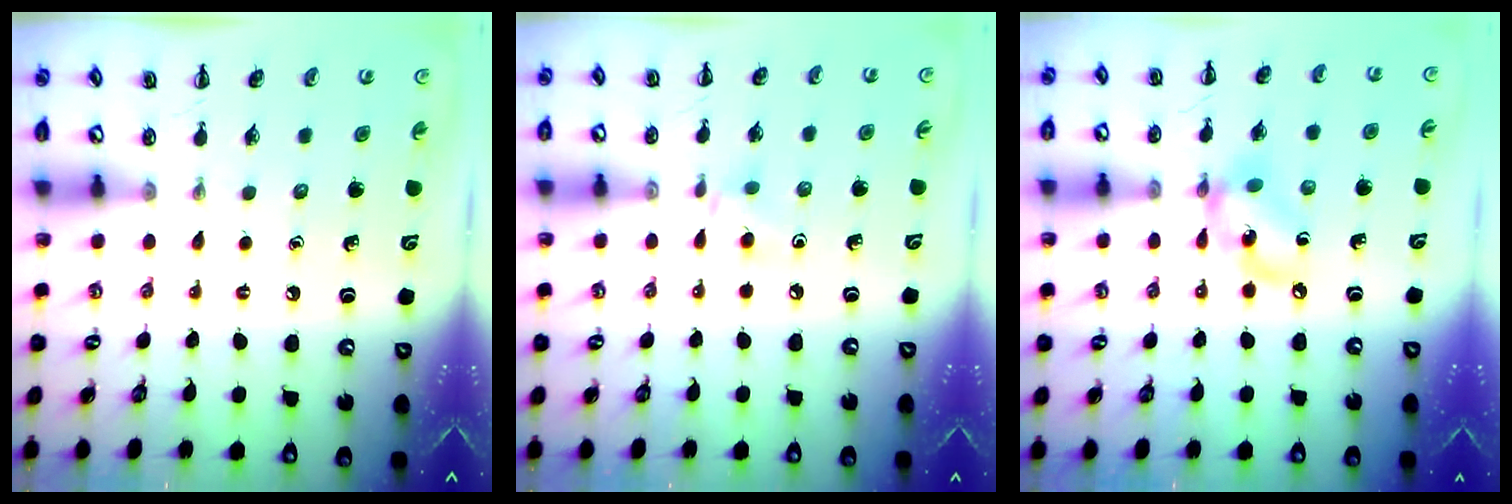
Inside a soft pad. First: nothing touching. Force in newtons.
{"total": 4.6, "press": 4.3, "slide": 1.5}
{"total": 10.2, "press": 10.0, "slide": 2.0}